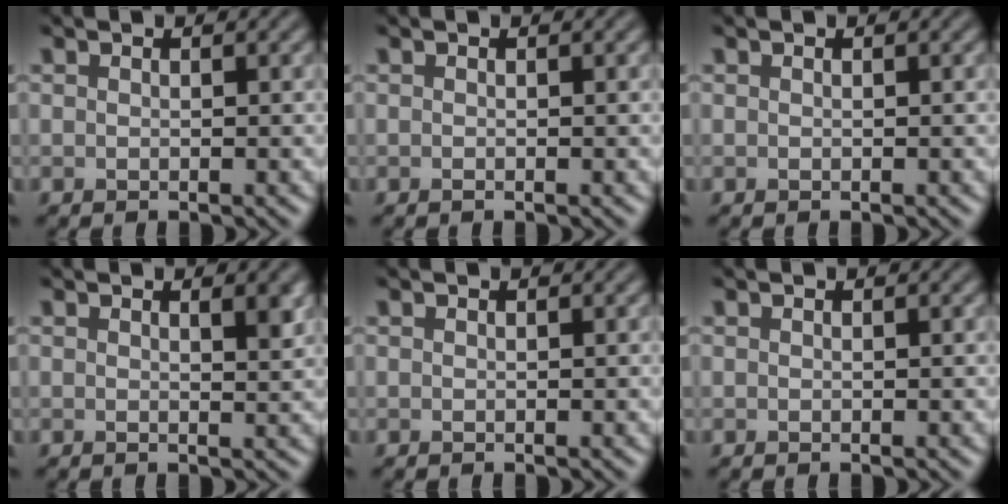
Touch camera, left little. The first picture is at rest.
{"total": 0.0}
{"total": 0.0}
{"total": 1.6, "force": [0.8, 0.4, 1.3], "torque": [-0.012, -0.001, 0.012]}
{"total": 0.0}
{"total": 0.0}